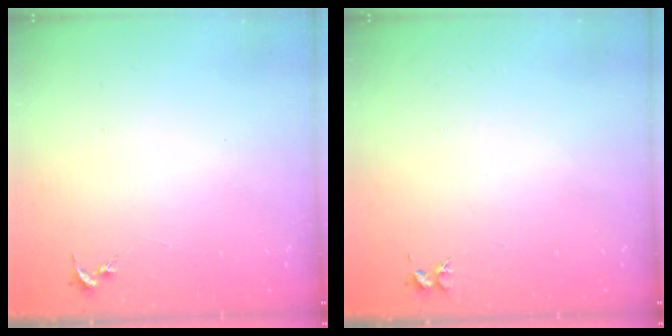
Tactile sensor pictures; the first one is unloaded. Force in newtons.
{"total": 3.3, "press": 3.3, "slide": 0.4}